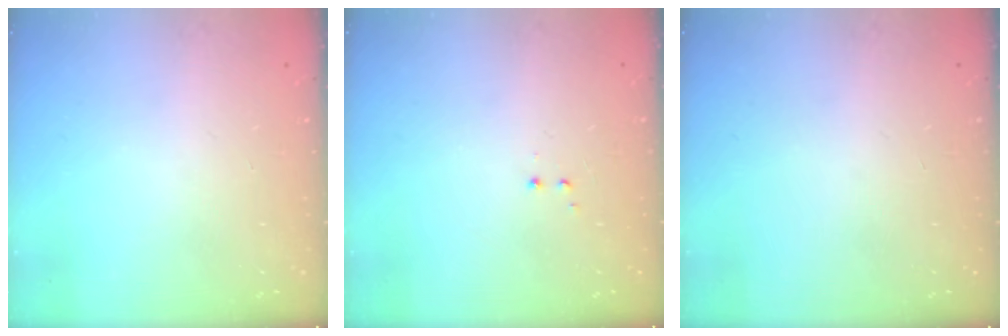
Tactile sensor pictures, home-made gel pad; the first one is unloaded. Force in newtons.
{"total": 1.2, "press": 1.1, "slide": 0.6}
{"total": 0.0}